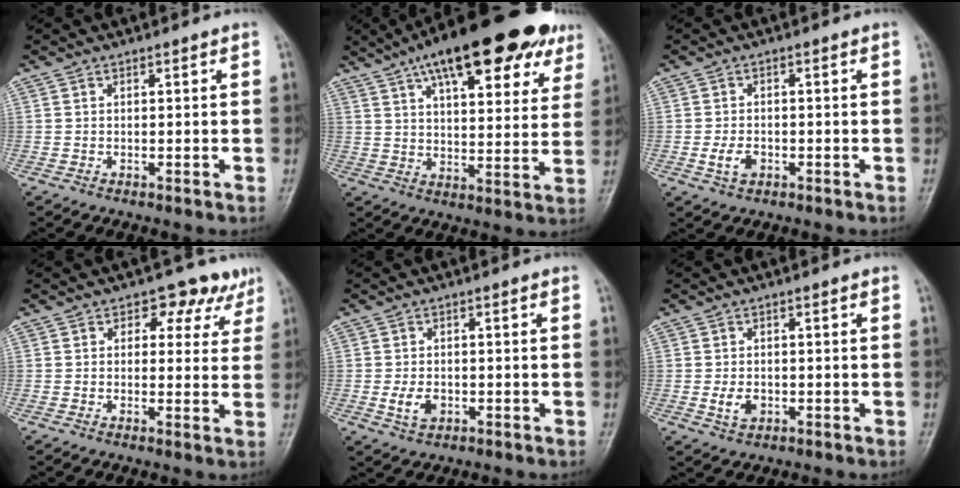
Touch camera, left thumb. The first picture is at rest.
{"total": 25.1, "force": [14.8, 9.4, 17.9], "torque": [-0.236, -0.011, 0.213]}
{"total": 3.4, "force": [-1.1, 2.3, 2.2], "torque": [-0.040, 0.003, -0.020]}
{"total": 6.4, "force": [3.8, 4.5, 2.5], "torque": [0.013, -0.012, 0.036]}
{"total": 3.9, "force": [-1.0, 2.7, 2.6], "torque": [-0.046, -0.001, -0.014]}
{"total": 3.3, "force": [-0.7, 2.3, 2.2], "torque": [-0.036, -0.001, -0.010]}